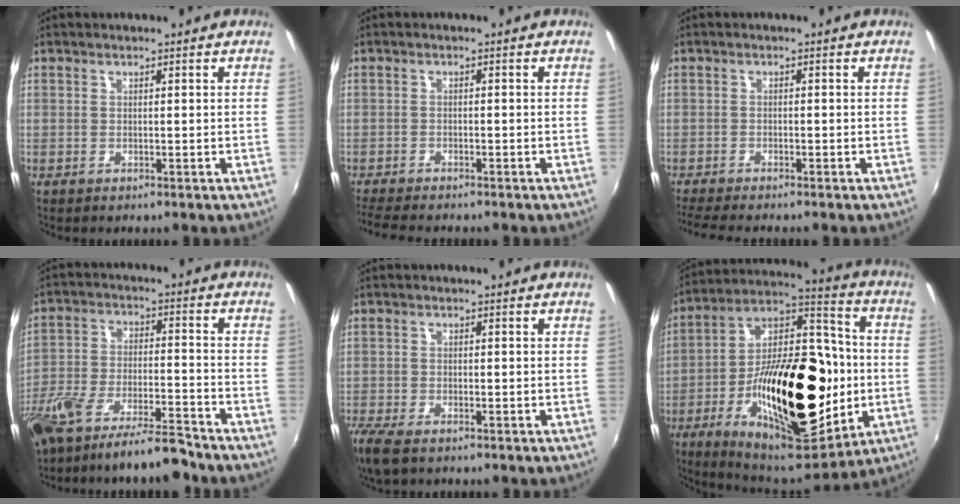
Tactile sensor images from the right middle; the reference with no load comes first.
{"total": 6.5, "force": [-5.8, 0.9, 2.7], "torque": [-0.071, -0.021, -0.098]}
{"total": 5.9, "force": [-5.2, 0.5, 2.7], "torque": [-0.070, -0.019, -0.088]}
{"total": 15.0, "force": [-12.0, 3.3, 8.4], "torque": [-0.181, -0.024, -0.206]}
{"total": 6.0, "force": [-4.4, 2.1, 3.4], "torque": [-0.092, -0.020, -0.087]}
{"total": 33.0, "force": [-7.3, 16.4, 27.7], "torque": [-0.471, 0.015, -0.098]}